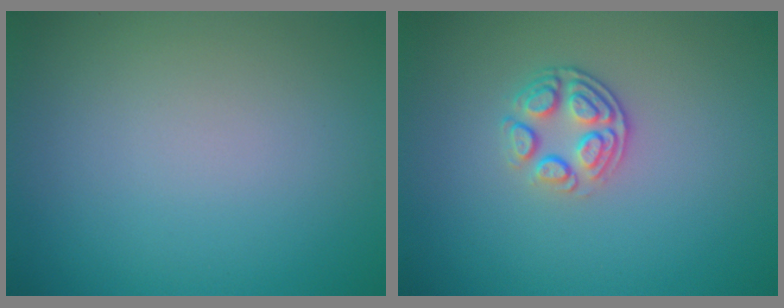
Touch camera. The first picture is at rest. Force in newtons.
{"total": 2.7, "press": 2.3, "slide": 1.4}